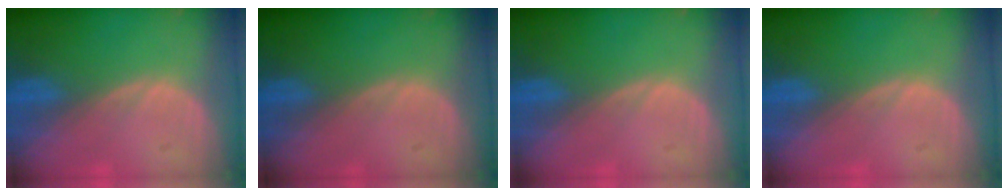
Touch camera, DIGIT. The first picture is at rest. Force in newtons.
{"total": 0.0}
{"total": 0.0}
{"total": 0.0}